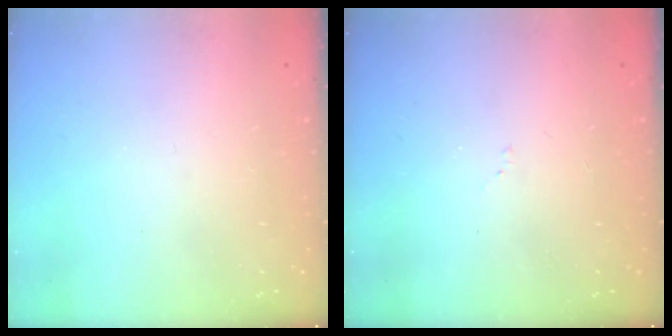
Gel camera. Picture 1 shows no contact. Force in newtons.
{"total": 6.4, "press": 6.3, "slide": 0.8}